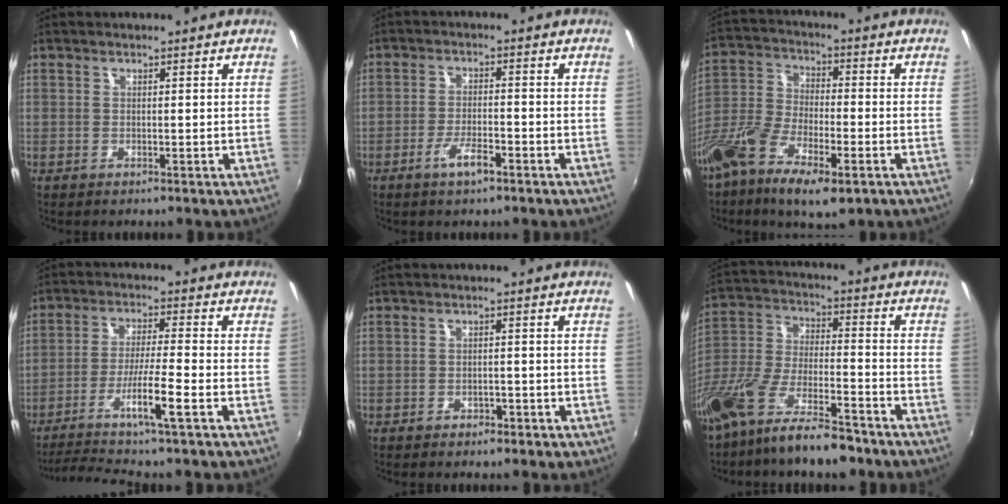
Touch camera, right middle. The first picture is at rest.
{"total": 4.3, "force": [-2.7, 0.9, 3.2], "torque": [-0.069, -0.002, -0.048]}
{"total": 14.3, "force": [-8.2, 5.1, 10.6], "torque": [-0.225, -0.027, -0.168]}
{"total": 10.0, "force": [-5.7, -0.9, 8.1], "torque": [-0.169, -0.008, -0.102]}
{"total": 2.6, "force": [-1.8, 1.6, 1.0], "torque": [-0.024, -0.001, -0.021]}
{"total": 16.5, "force": [-11.3, 5.2, 10.9], "torque": [-0.224, -0.020, -0.208]}